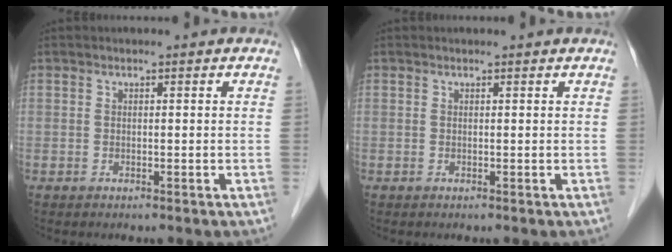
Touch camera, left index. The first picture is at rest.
{"total": 0.7, "force": [0.7, 0.0, 0.1], "torque": [-0.007, 0.001, 0.006]}